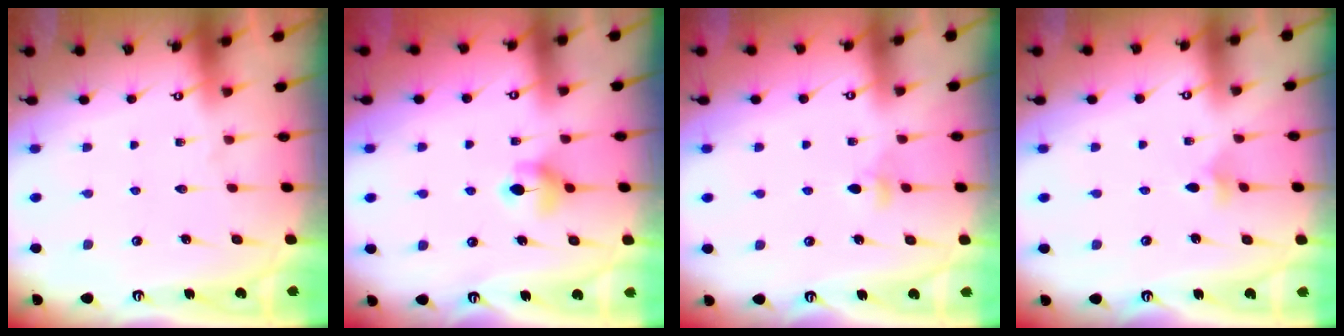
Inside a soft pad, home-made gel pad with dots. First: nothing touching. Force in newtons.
{"total": 5.8, "press": 5.7, "slide": 0.9}
{"total": 3.4, "press": 3.3, "slide": 0.8}
{"total": 2.7, "press": 2.6, "slide": 0.6}